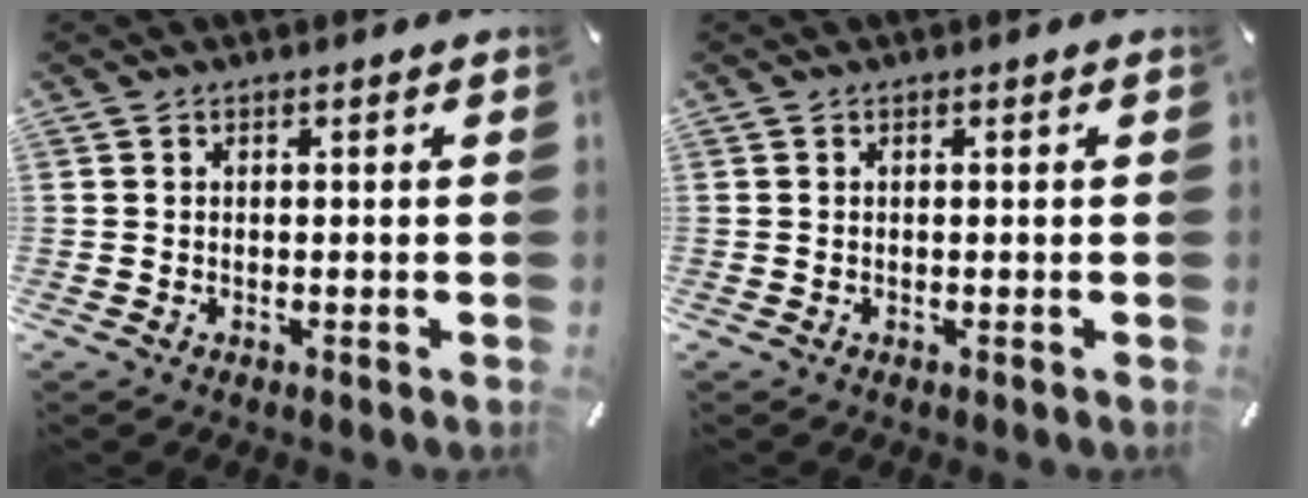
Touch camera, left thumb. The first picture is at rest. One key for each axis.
{"total": 0.0}